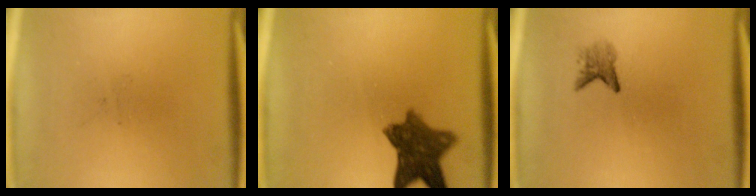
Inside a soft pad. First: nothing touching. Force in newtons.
{"total": 9.2}
{"total": 2.0}